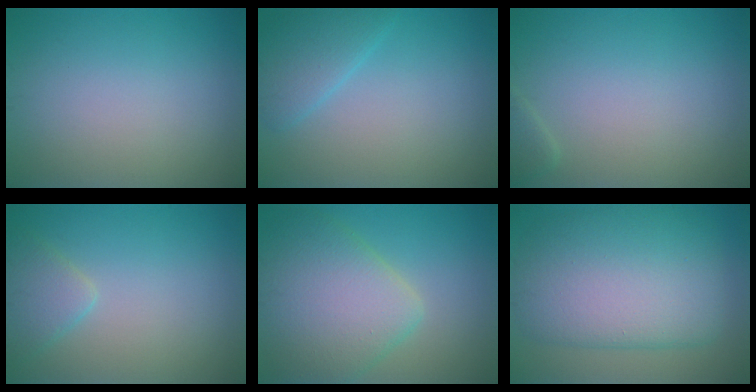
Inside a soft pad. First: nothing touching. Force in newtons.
{"total": 2.8, "press": 2.8, "slide": 0.1}
{"total": 0.9, "press": 0.9, "slide": 0.1}
{"total": 2.4, "press": 2.4, "slide": 0.2}
{"total": 7.8, "press": 7.8, "slide": 0.6}
{"total": 10.1, "press": 10.0, "slide": 0.7}